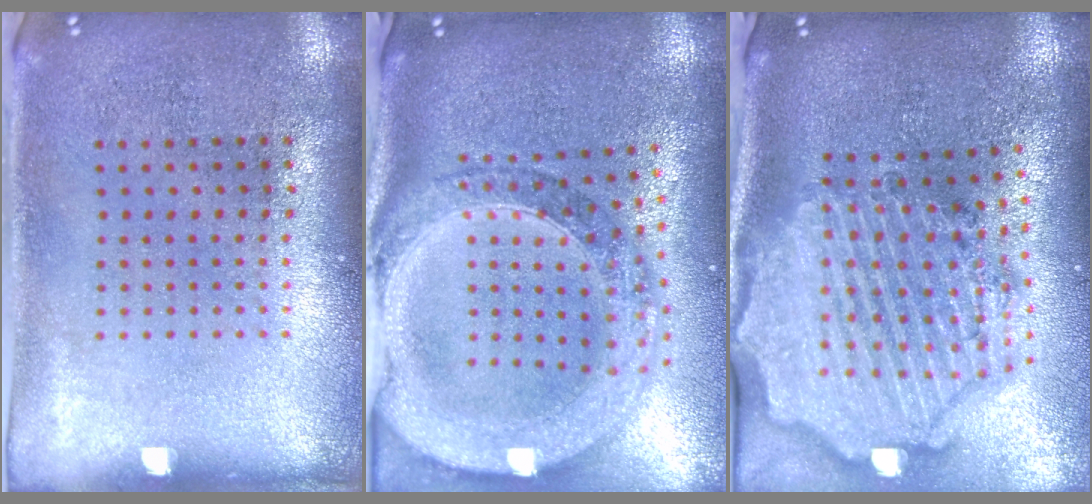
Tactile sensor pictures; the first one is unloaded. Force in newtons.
{"total": 2.7, "press": 2.4, "slide": 1.4}
{"total": 3.7, "press": 3.1, "slide": 2.1}